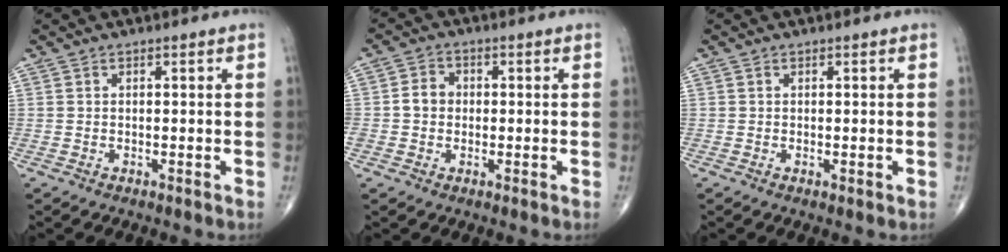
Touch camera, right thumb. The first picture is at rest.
{"total": 4.0, "force": [-0.2, 3.5, 2.0], "torque": [-0.024, 0.011, -0.009]}
{"total": 0.8, "force": [-0.1, 0.2, 0.8], "torque": [-0.010, -0.004, -0.001]}